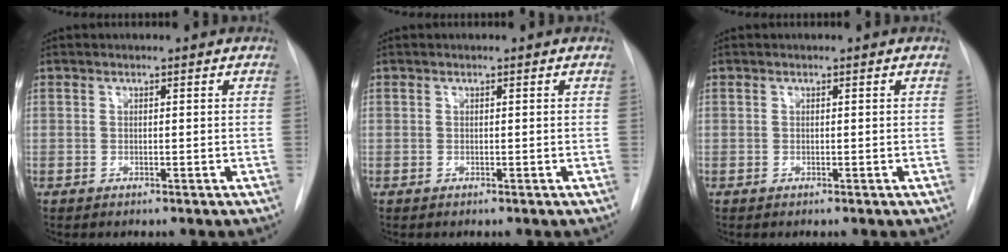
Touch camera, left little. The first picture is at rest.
{"total": 0.0}
{"total": 0.0}